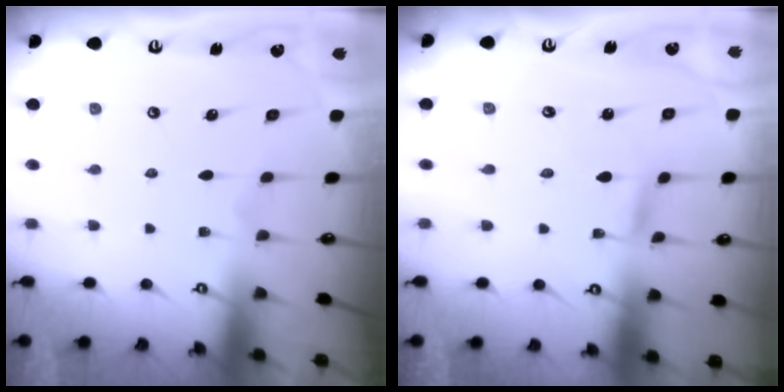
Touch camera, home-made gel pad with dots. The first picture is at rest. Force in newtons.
{"total": 2.5, "press": 2.5, "slide": 0.2}